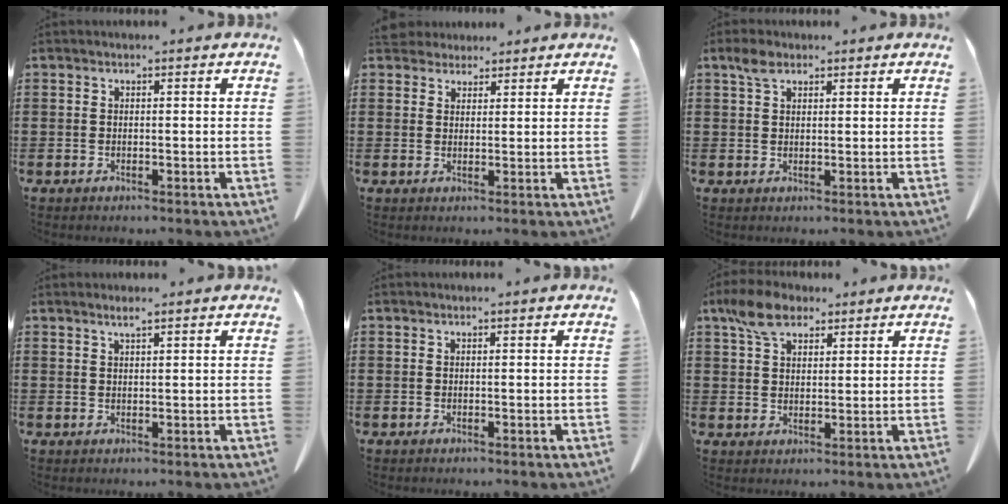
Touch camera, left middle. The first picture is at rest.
{"total": 3.2, "force": [3.0, 1.1, 0.4], "torque": [-0.009, -0.005, 0.058]}
{"total": 2.7, "force": [1.8, 1.5, 1.5], "torque": [-0.035, 0.003, 0.034]}
{"total": 1.6, "force": [1.2, 0.0, 0.9], "torque": [-0.020, -0.002, 0.024]}
{"total": 0.0}
{"total": 6.3, "force": [4.2, 3.3, 3.3], "torque": [-0.080, 0.006, 0.081]}